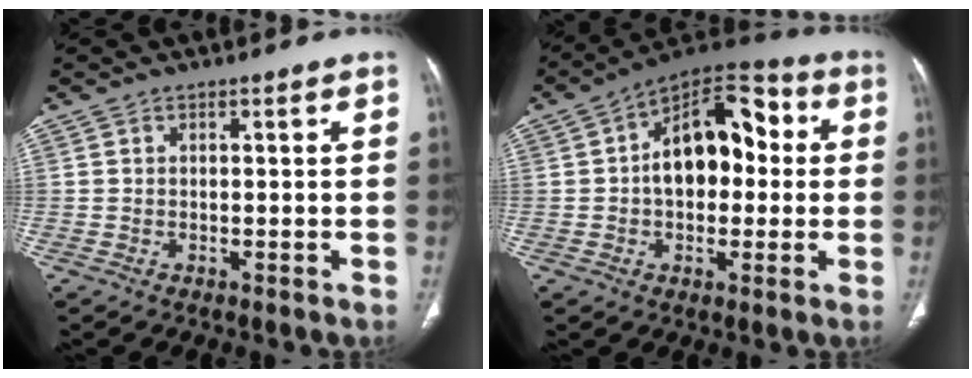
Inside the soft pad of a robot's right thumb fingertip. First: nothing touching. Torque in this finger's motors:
{"motor_torque": [1.53, 1.60, 0.69, -0.18, 0.22]}